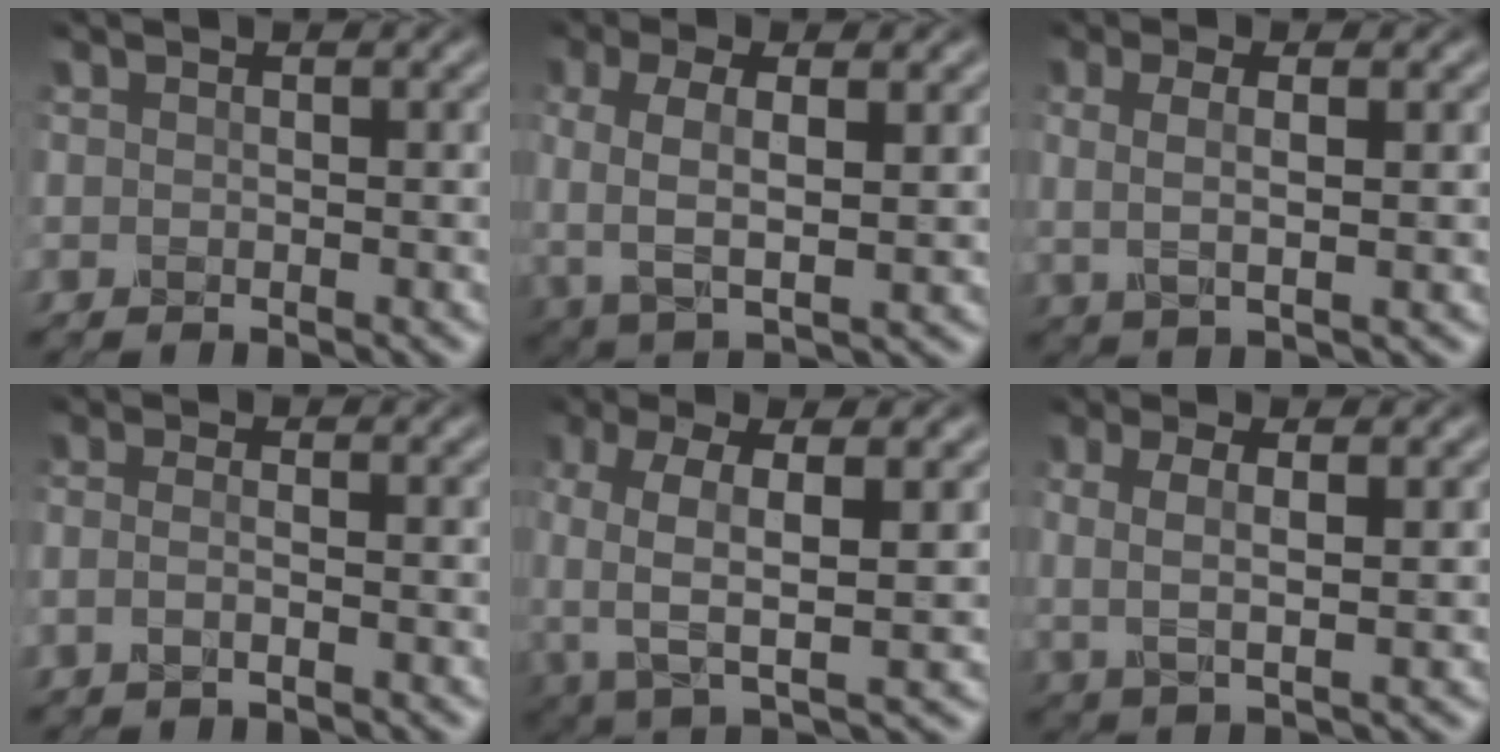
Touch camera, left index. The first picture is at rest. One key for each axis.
{"total": 5.3, "fx": 0.5, "fy": 2.0, "fz": 4.8, "tx": -0.095, "ty": 0.001, "tz": 0.006}
{"total": 3.1, "fx": 0.6, "fy": 0.8, "fz": 2.9, "tx": -0.058, "ty": -0.001, "tz": 0.012}
{"total": 1.8, "fx": -0.5, "fy": 0.8, "fz": 1.6, "tx": -0.022, "ty": -0.002, "tz": -0.021}
{"total": 6.3, "fx": 0.0, "fy": 2.4, "fz": 5.9, "tx": -0.128, "ty": -0.001, "tz": -0.007}
{"total": 3.6, "fx": 0.8, "fy": 1.0, "fz": 3.3, "tx": -0.069, "ty": -0.002, "tz": 0.016}